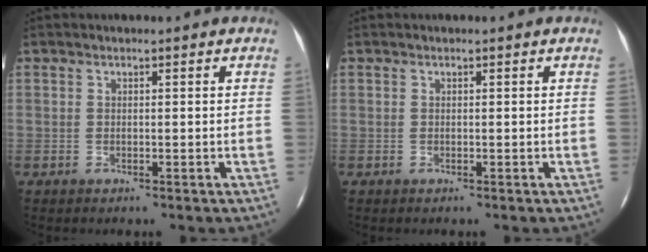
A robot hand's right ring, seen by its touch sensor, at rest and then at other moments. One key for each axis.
{"total": 0.0}